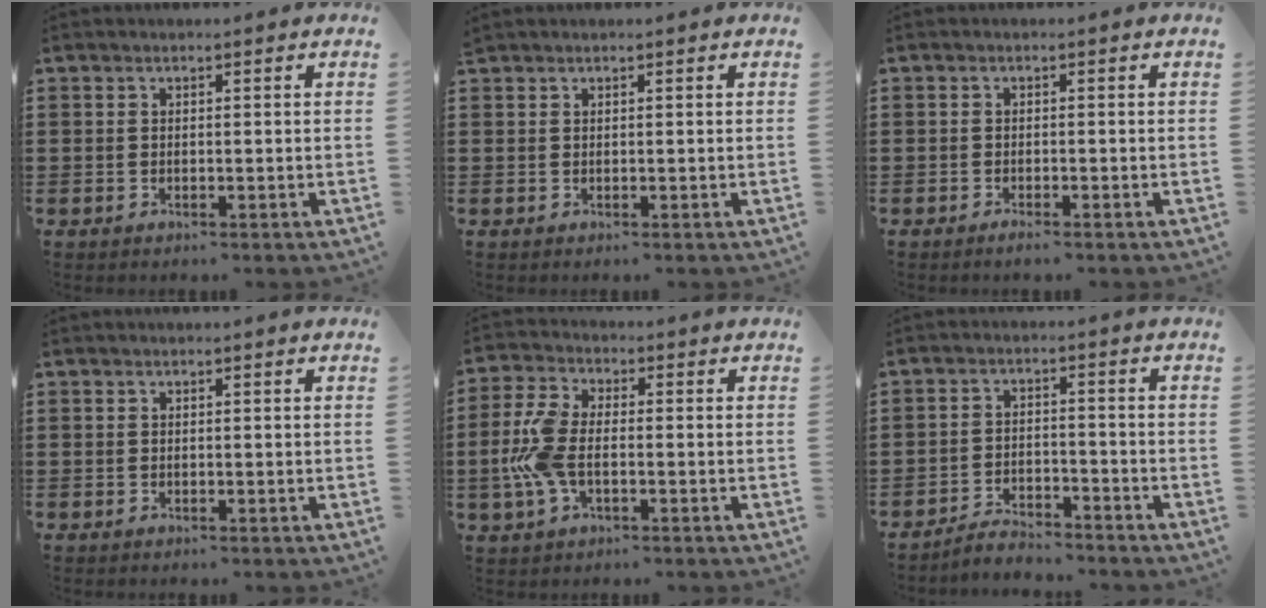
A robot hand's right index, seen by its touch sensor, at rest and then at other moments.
{"total": 0.0}
{"total": 0.9, "force": [-0.8, 0.0, 0.5], "torque": [-0.010, -0.005, -0.015]}
{"total": 0.0}
{"total": 7.8, "force": [-1.3, 4.2, 6.5], "torque": [-0.163, -0.006, -0.029]}
{"total": 3.6, "force": [-3.6, 0.4, 0.3], "torque": [-0.011, 0.006, -0.074]}